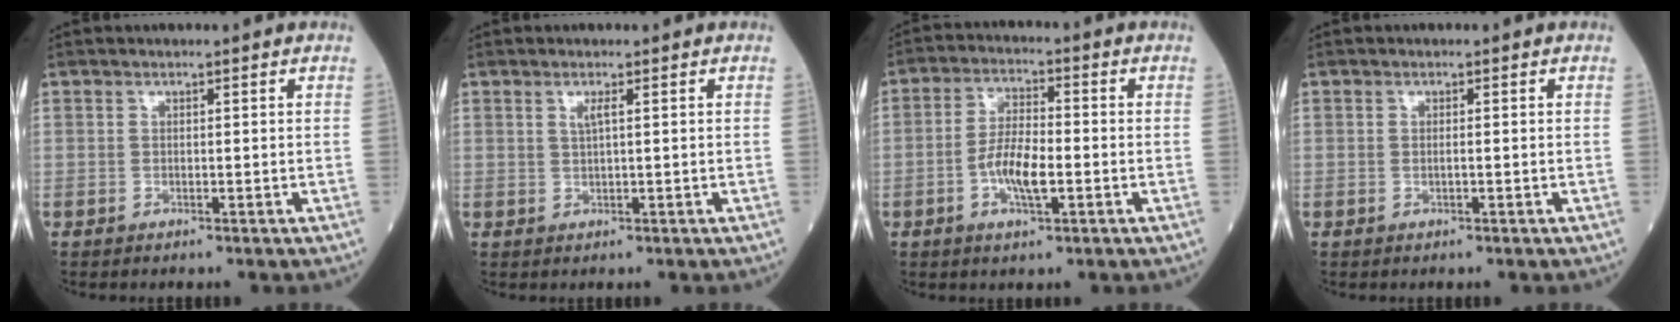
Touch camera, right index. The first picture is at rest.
{"total": 1.2, "force": [0.5, -0.1, 1.1], "torque": [-0.030, -0.001, 0.009]}
{"total": 6.7, "force": [-1.9, 1.8, 6.2], "torque": [-0.129, 0.002, -0.037]}
{"total": 0.5, "force": [-0.1, 0.0, 0.5], "torque": [-0.016, -0.001, -0.001]}